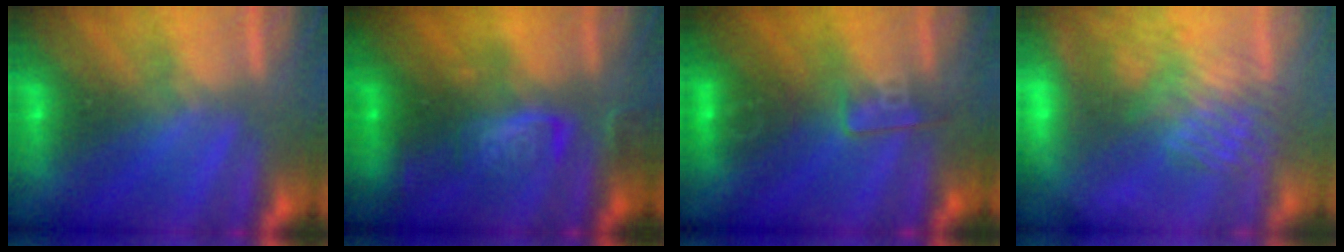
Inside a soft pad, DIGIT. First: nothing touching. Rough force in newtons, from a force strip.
{"total": 2.4}
{"total": 2.5}
{"total": 8.5}